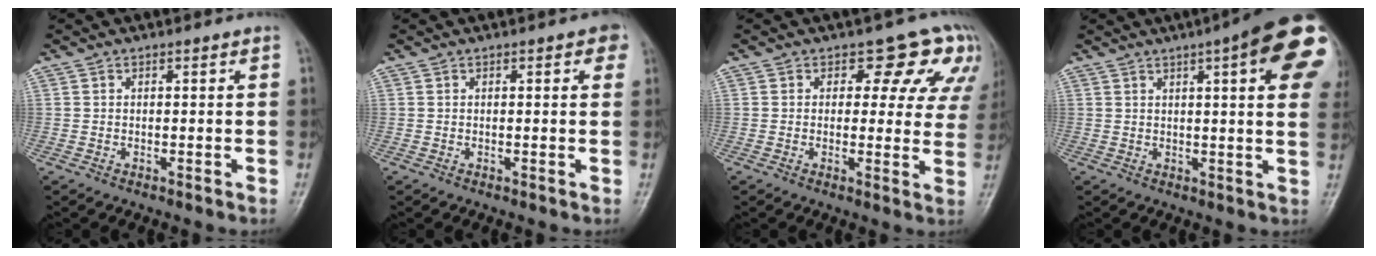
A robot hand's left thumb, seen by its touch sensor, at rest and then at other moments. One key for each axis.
{"total": 2.3, "fx": 1.0, "fy": 0.9, "fz": 1.8, "tx": -0.012, "ty": 0.001, "tz": 0.007}
{"total": 9.0, "fx": 5.3, "fy": 5.5, "fz": 4.7, "tx": -0.009, "ty": -0.022, "tz": 0.045}
{"total": 18.5, "fx": 7.1, "fy": 4.0, "fz": 16.6, "tx": -0.200, "ty": 0.000, "tz": 0.082}